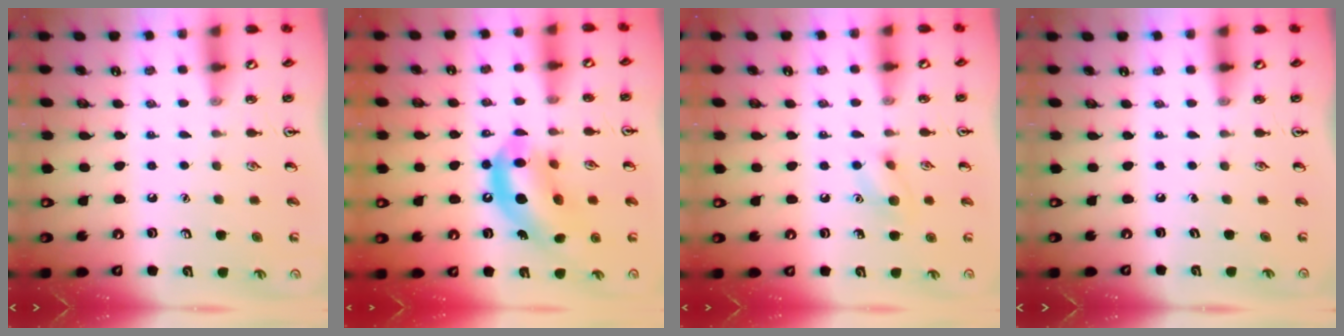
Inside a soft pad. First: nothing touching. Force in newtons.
{"total": 13.9, "press": 13.3, "slide": 4.0}
{"total": 7.5, "press": 7.3, "slide": 1.5}
{"total": 0.0}